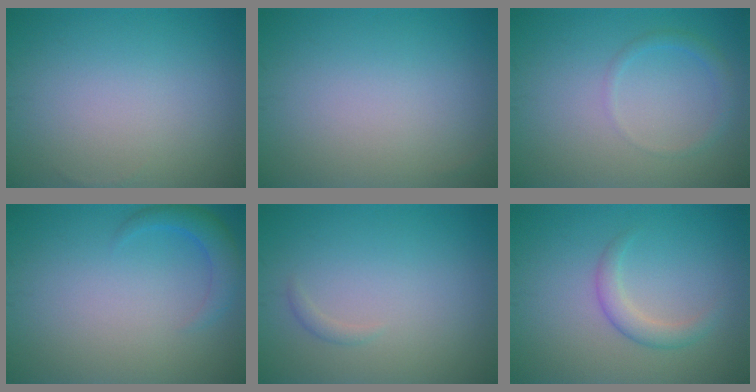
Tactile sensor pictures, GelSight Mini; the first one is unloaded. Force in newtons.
{"total": 0.0}
{"total": 1.3, "press": 1.3, "slide": 0.0}
{"total": 2.4, "press": 2.4, "slide": 0.2}
{"total": 0.7, "press": 0.7, "slide": 0.0}
{"total": 2.0, "press": 2.0, "slide": 0.1}